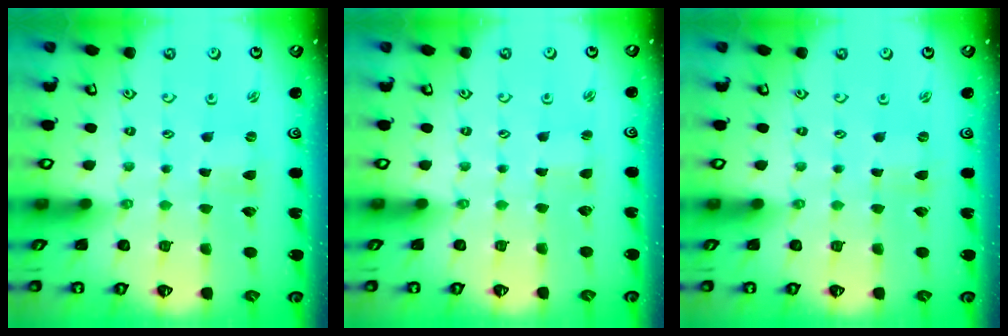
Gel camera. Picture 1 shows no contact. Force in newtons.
{"total": 0.6, "press": 0.6, "slide": 0.0}
{"total": 0.0}